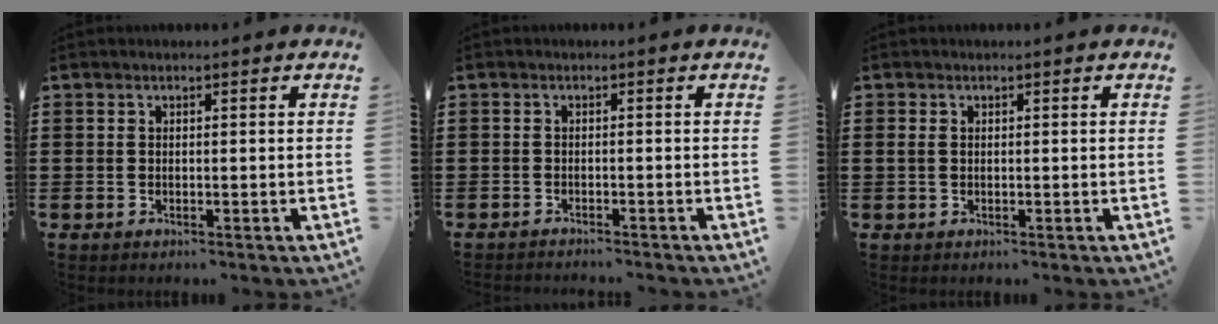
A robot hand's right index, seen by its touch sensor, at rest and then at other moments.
{"total": 1.0, "force": [-1.0, 0.0, 0.0], "torque": [-0.003, 0.001, -0.020]}
{"total": 1.0, "force": [0.1, 0.7, 0.7], "torque": [-0.025, 0.002, -0.001]}